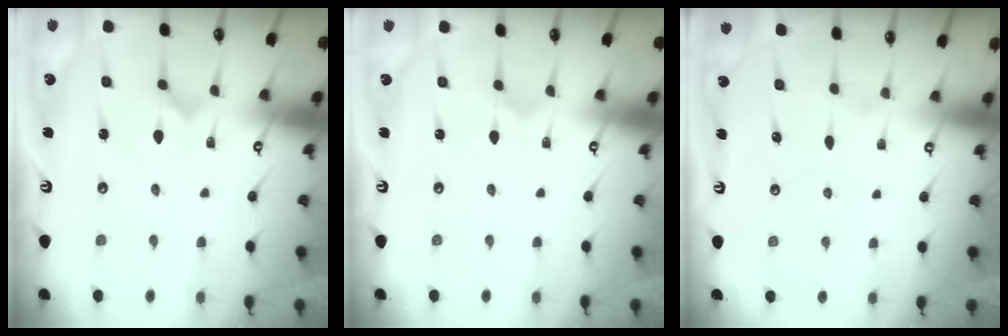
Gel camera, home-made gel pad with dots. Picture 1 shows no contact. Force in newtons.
{"total": 0.0}
{"total": 0.0}